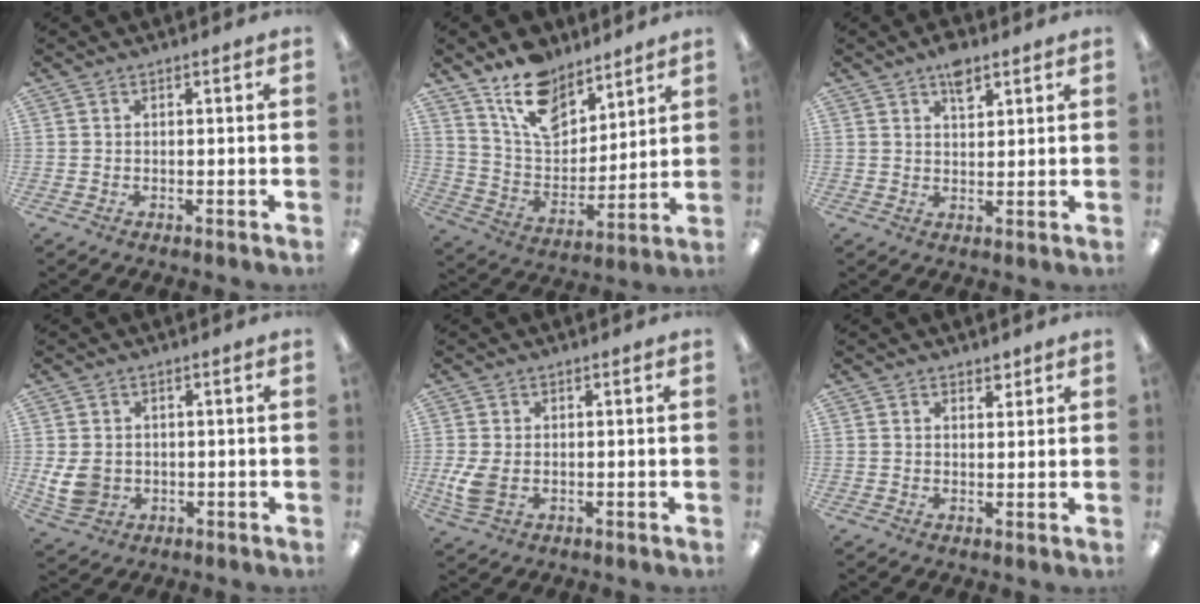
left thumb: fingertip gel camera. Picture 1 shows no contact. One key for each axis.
{"total": 14.8, "fx": 11.1, "fy": 7.7, "fz": 5.9, "tx": -0.116, "ty": -0.062, "tz": 0.210}
{"total": 5.6, "fx": 3.8, "fy": 2.8, "fz": 3.1, "tx": -0.036, "ty": -0.015, "tz": 0.062}
{"total": 6.4, "fx": 0.3, "fy": 5.4, "fz": 3.3, "tx": -0.067, "ty": 0.010, "tz": 0.012}
{"total": 5.5, "fx": -0.3, "fy": 3.8, "fz": 3.9, "tx": -0.086, "ty": -0.003, "tz": -0.008}
{"total": 2.3, "fx": 1.7, "fy": 1.5, "fz": 0.5, "tx": 0.006, "ty": -0.005, "tz": 0.029}